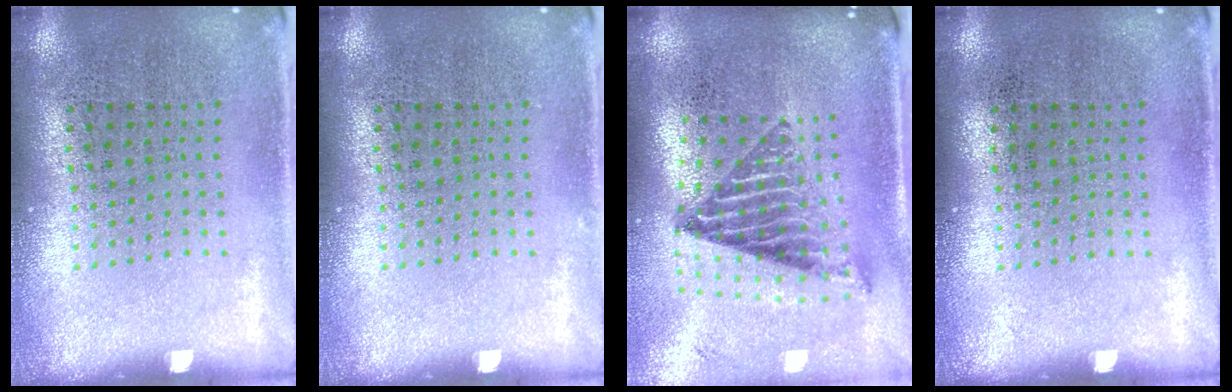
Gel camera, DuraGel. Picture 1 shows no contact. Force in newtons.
{"total": 0.0}
{"total": 1.7, "press": 1.4, "slide": 1.1}
{"total": 0.0}